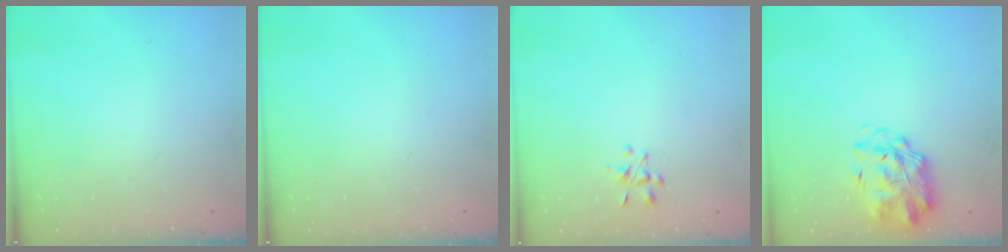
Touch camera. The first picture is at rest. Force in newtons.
{"total": 0.0}
{"total": 2.7, "press": 2.5, "slide": 1.0}
{"total": 2.6, "press": 2.2, "slide": 1.3}